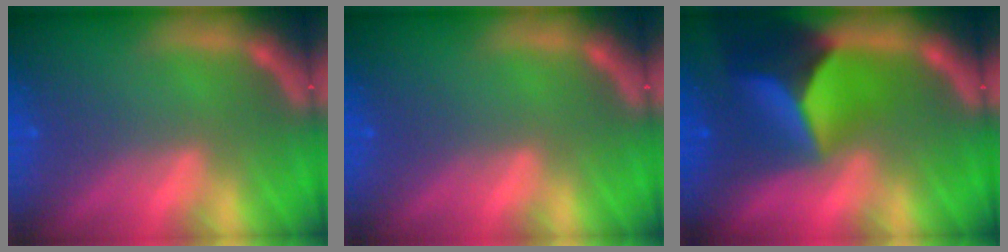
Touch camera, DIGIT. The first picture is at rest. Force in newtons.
{"total": 0.0}
{"total": 10.0}